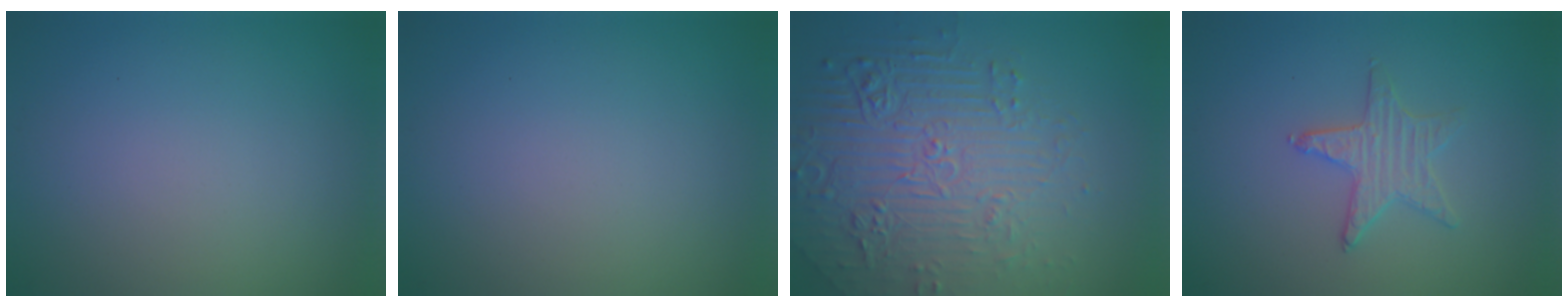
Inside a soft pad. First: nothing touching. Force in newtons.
{"total": 0.0}
{"total": 7.7, "press": 5.7, "slide": 5.2}
{"total": 1.6, "press": 1.6, "slide": 0.2}